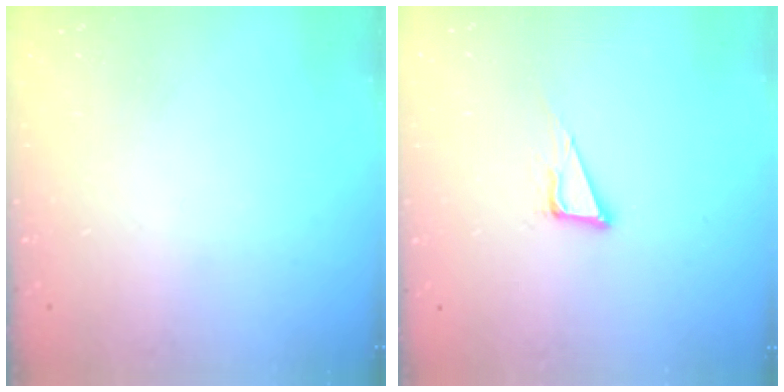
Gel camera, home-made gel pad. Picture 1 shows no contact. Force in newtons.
{"total": 7.0, "press": 6.4, "slide": 2.8}